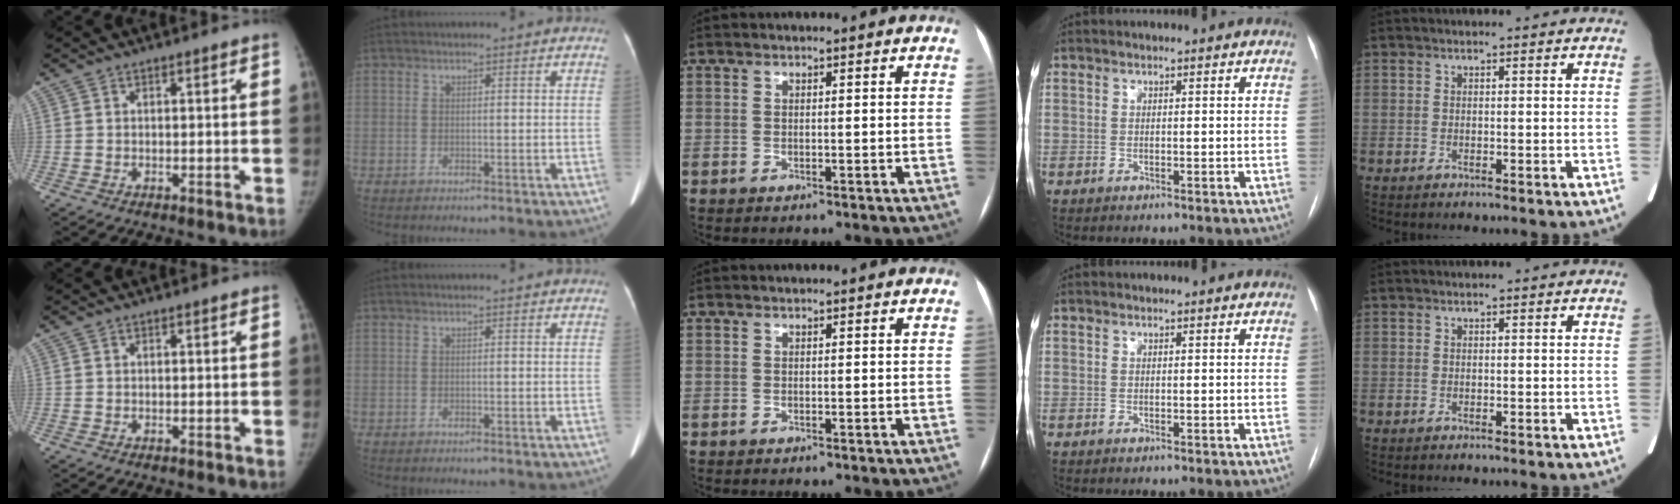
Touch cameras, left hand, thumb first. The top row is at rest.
{}